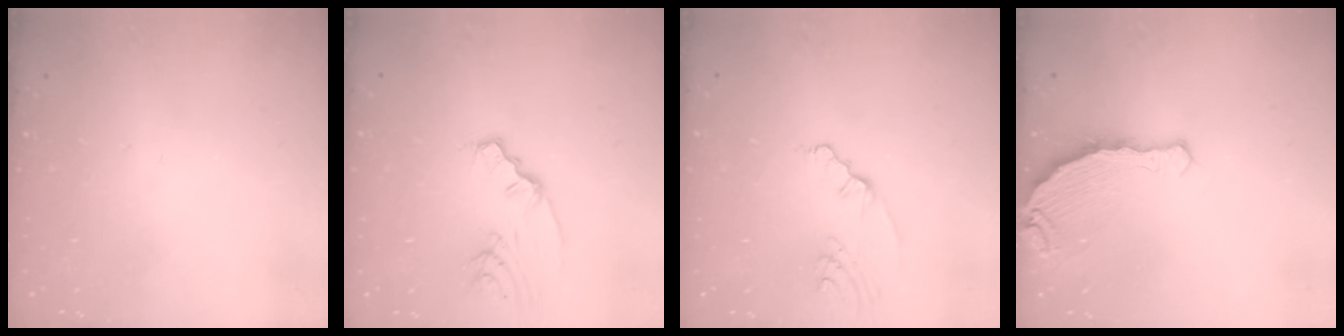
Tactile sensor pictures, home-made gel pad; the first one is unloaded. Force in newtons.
{"total": 4.0, "press": 4.0, "slide": 0.3}
{"total": 3.1, "press": 2.8, "slide": 1.3}
{"total": 7.7, "press": 6.2, "slide": 4.6}